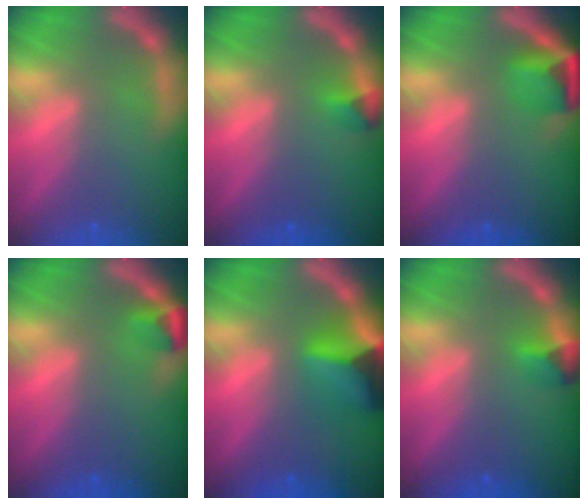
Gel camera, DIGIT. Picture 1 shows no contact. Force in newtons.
{"total": 1.4}
{"total": 3.9}
{"total": 1.9}
{"total": 6.9}
{"total": 1.9}